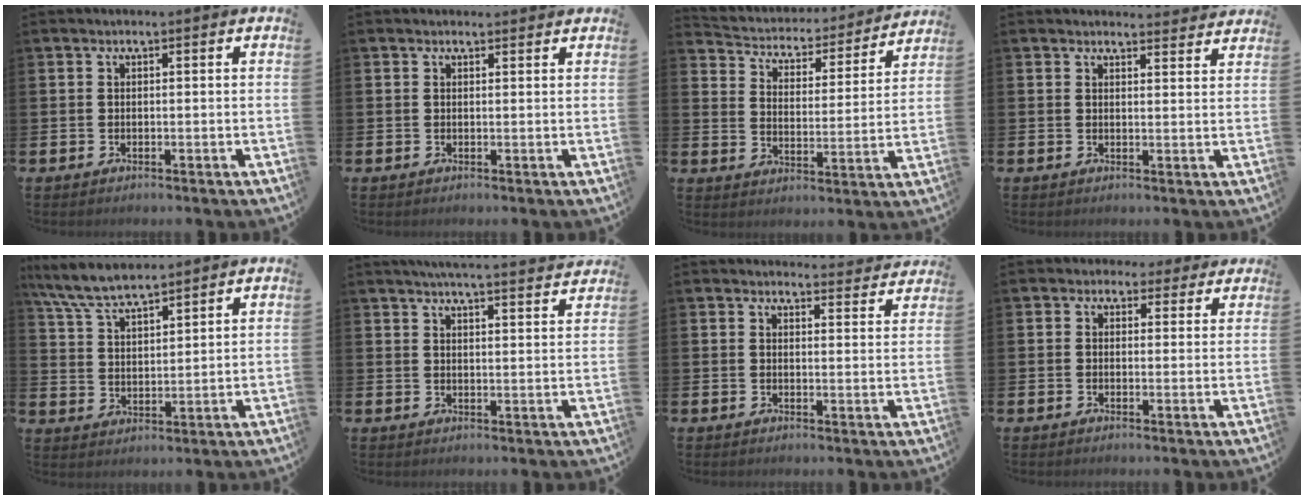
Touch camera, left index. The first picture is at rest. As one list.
[{"total": 0.9, "force": [0.8, 0.3, 0.1], "torque": [0.005, 0.000, 0.013]}, {"total": 4.3, "force": [4.1, 1.3, 0.3], "torque": [-0.038, -0.038, 0.062]}, {"total": 2.7, "force": [2.7, 0.2, -0.2], "torque": [0.007, -0.019, 0.047]}, {"total": 7.4, "force": [7.0, 1.2, 2.3], "torque": [-0.076, -0.025, 0.129]}, {"total": 5.1, "force": [5.0, -0.5, 1.1], "torque": [-0.024, -0.029, 0.086]}, {"total": 3.3, "force": [3.2, 0.3, 0.0], "torque": [0.004, -0.024, 0.057]}, {"total": 2.5, "force": [1.8, 1.8, 0.2], "torque": [-0.006, -0.004, 0.028]}]